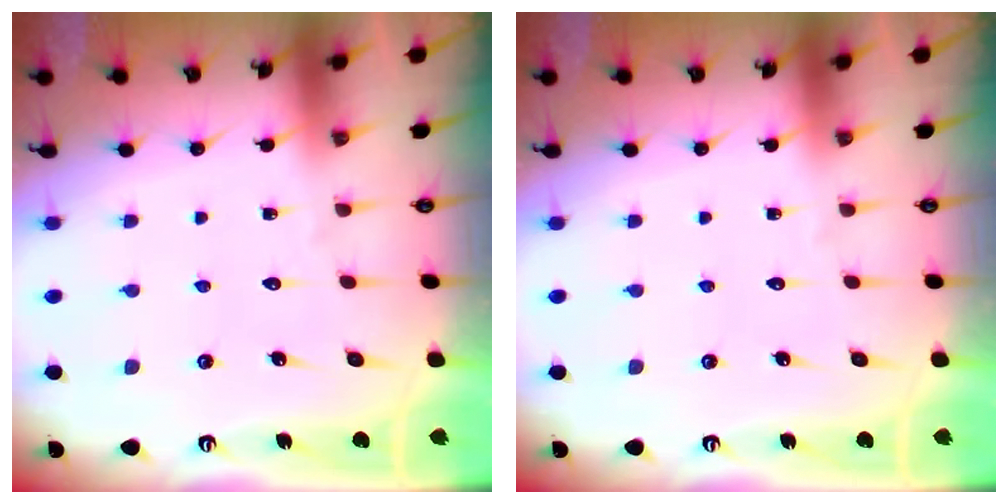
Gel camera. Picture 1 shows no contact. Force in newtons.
{"total": 0.0}